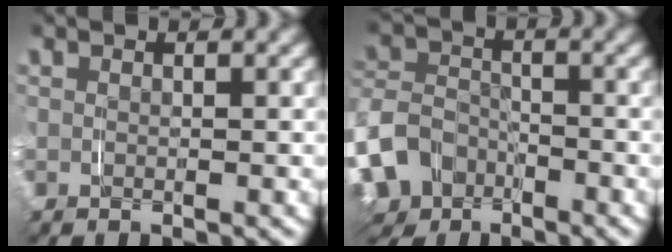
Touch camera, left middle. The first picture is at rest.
{"total": 8.1, "force": [-3.3, 6.9, 2.8], "torque": [-0.090, -0.032, -0.056]}